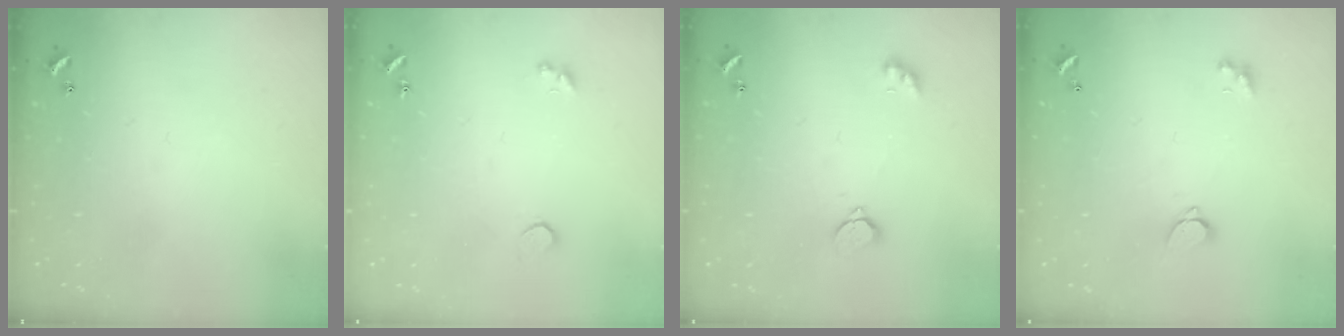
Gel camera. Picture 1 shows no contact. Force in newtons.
{"total": 2.6, "press": 2.2, "slide": 1.2}
{"total": 2.4, "press": 2.3, "slide": 0.8}
{"total": 2.2, "press": 2.0, "slide": 0.9}